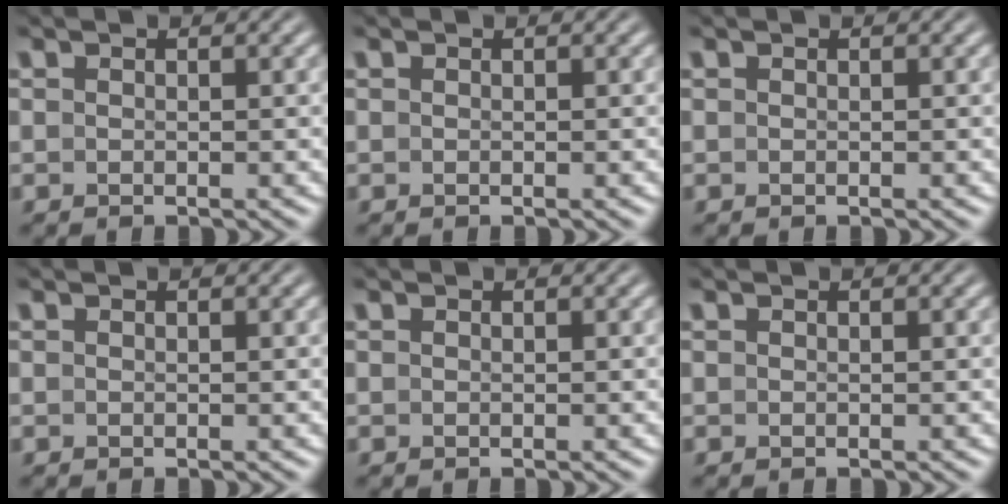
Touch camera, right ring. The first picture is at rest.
{"total": 0.0}
{"total": 0.0}
{"total": 0.0}
{"total": 0.0}
{"total": 0.0}